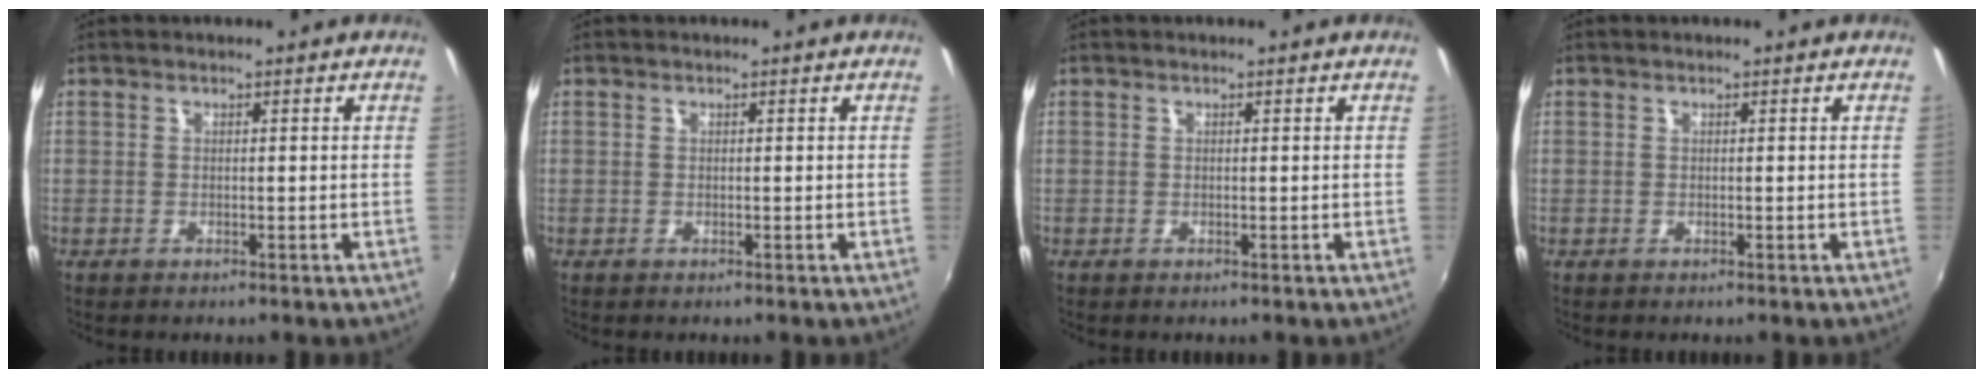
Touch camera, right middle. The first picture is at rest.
{"total": 0.0}
{"total": 0.0}
{"total": 0.0}